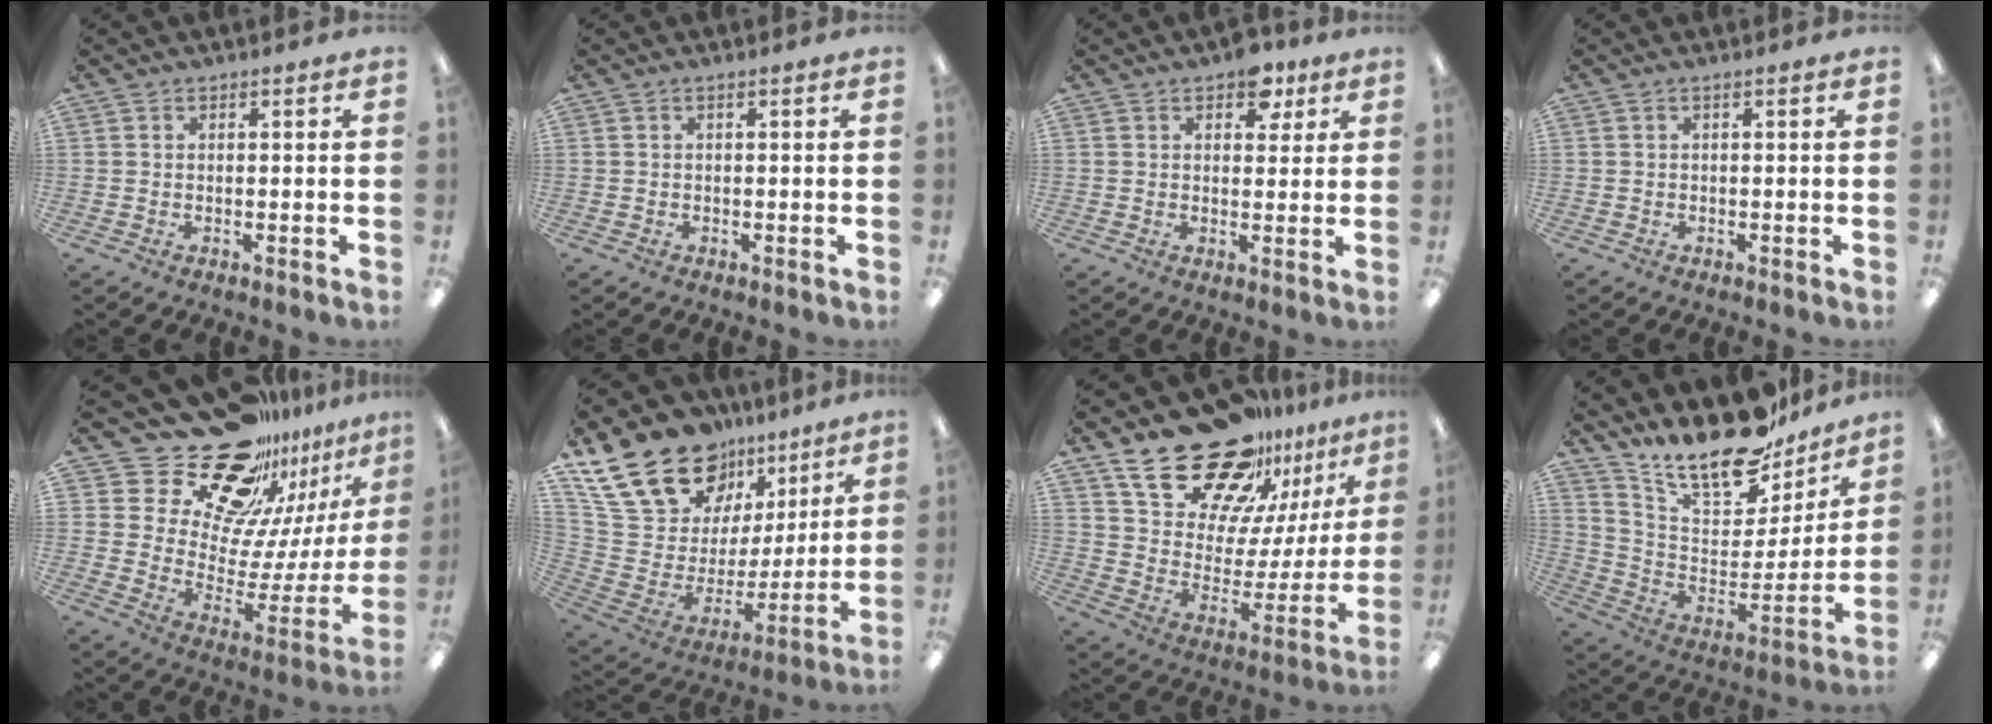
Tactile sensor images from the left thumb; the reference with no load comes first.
{"total": 0.0}
{"total": 6.2, "force": [4.1, 3.6, 3.0], "torque": [-0.029, -0.013, 0.068]}
{"total": 0.0}
{"total": 23.9, "force": [18.7, 12.0, 8.9], "torque": [-0.147, -0.139, 0.348]}
{"total": 23.5, "force": [16.4, 13.3, 10.3], "torque": [-0.206, -0.103, 0.315]}
{"total": 24.1, "force": [18.6, 11.2, 10.6], "torque": [-0.178, -0.116, 0.331]}
{"total": 20.3, "force": [16.6, 7.8, 8.6], "torque": [-0.146, -0.122, 0.288]}